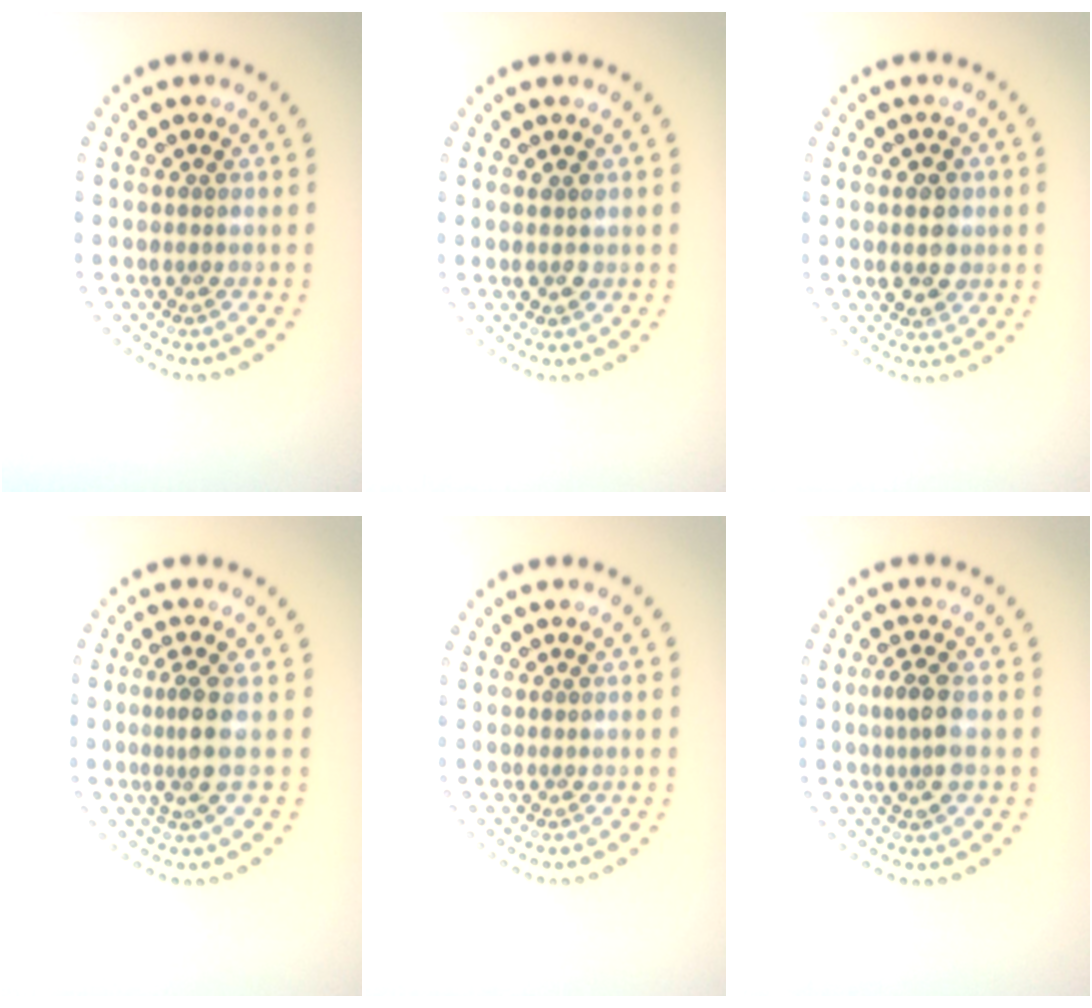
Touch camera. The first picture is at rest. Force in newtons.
{"total": 1.4, "press": 1.3, "slide": 0.3}
{"total": 3.0, "press": 2.9, "slide": 0.4}
{"total": 2.6, "press": 1.9, "slide": 1.8}
{"total": 0.0}
{"total": 2.6, "press": 2.4, "slide": 1.0}